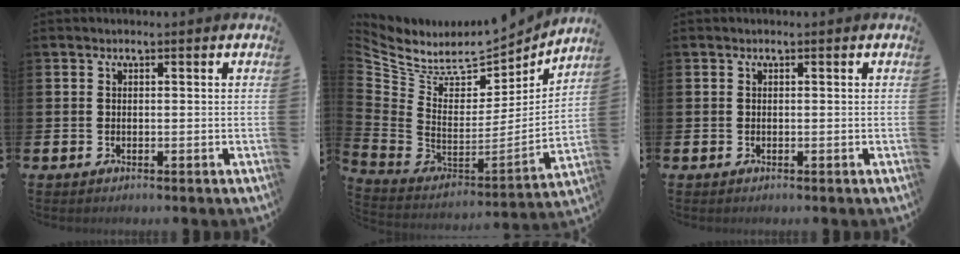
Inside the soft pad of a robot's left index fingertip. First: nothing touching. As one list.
[{"total": 6.7, "force": [5.6, 3.6, 1.1], "torque": [-0.063, -0.050, 0.100]}, {"total": 0.0}]